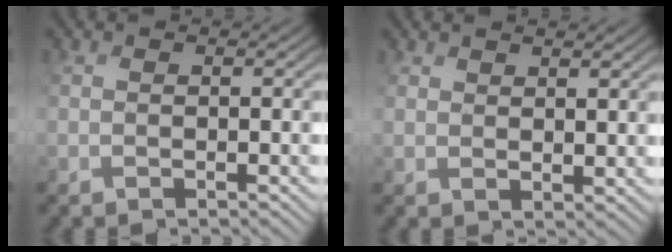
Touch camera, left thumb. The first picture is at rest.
{"total": 1.8, "force": [1.6, -0.2, -0.7], "torque": [0.007, -0.002, 0.036]}